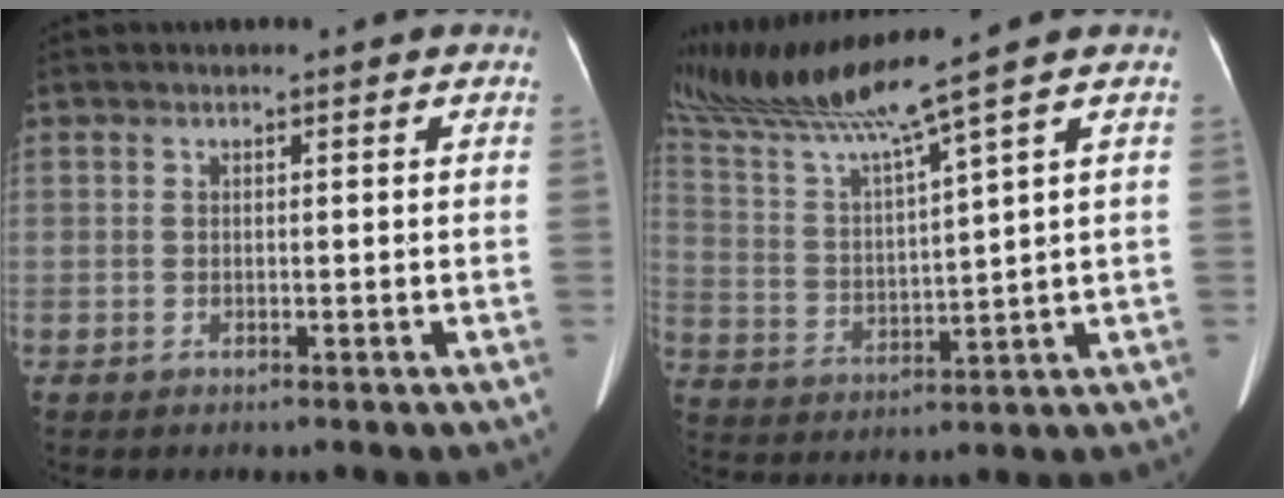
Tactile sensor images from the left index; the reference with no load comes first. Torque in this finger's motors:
{"motor_torque": [-0.43, -0.60, -0.01, 0.02]}